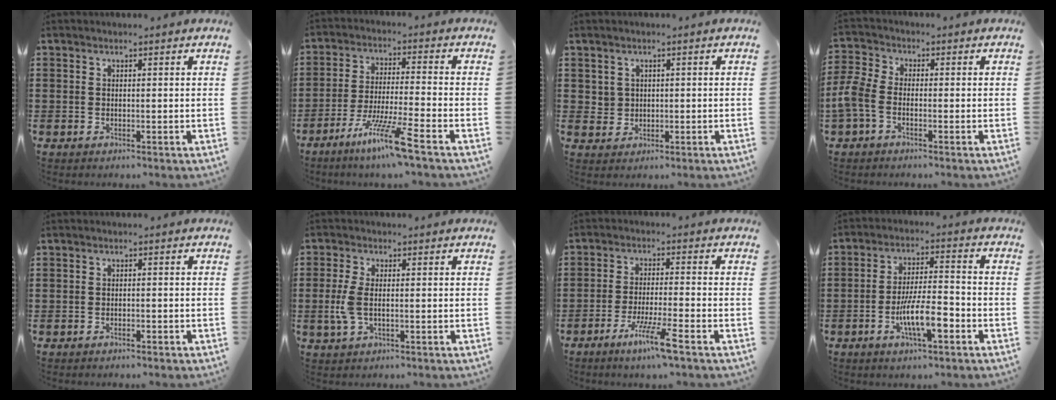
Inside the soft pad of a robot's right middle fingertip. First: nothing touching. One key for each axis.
{"total": 9.1, "fx": -6.5, "fy": -0.2, "fz": 6.3, "tx": -0.127, "ty": -0.012, "tz": -0.127}
{"total": 2.0, "fx": 0.7, "fy": 1.9, "fz": 0.3, "tx": -0.015, "ty": 0.010, "tz": 0.010}
{"total": 4.5, "fx": -2.1, "fy": 2.3, "fz": 3.3, "tx": -0.099, "ty": -0.007, "tz": -0.051}
{"total": 0.9, "fx": -0.8, "fy": 0.2, "fz": 0.3, "tx": -0.008, "ty": -0.002, "tz": -0.016}
{"total": 4.2, "fx": -0.4, "fy": 1.9, "fz": 3.7, "tx": -0.098, "ty": -0.007, "tz": -0.016}
{"total": 5.5, "fx": -3.5, "fy": 0.1, "fz": 4.2, "tx": -0.072, "ty": -0.007, "tz": -0.059}
{"total": 8.1, "fx": -3.6, "fy": 2.1, "fz": 6.9, "tx": -0.138, "ty": -0.005, "tz": -0.069}